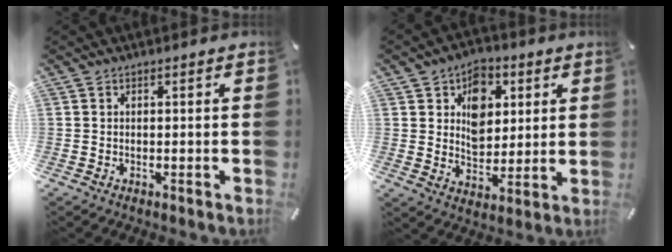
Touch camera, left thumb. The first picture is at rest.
{"total": 9.6, "force": [3.2, 7.7, 4.6], "torque": [-0.063, -0.006, 0.057]}